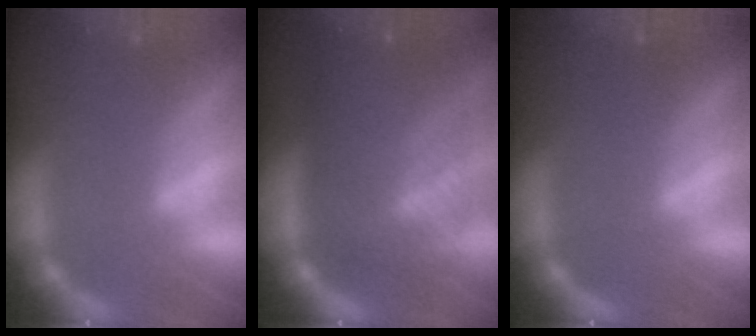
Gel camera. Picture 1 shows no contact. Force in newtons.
{"total": 9.6}
{"total": 1.0}